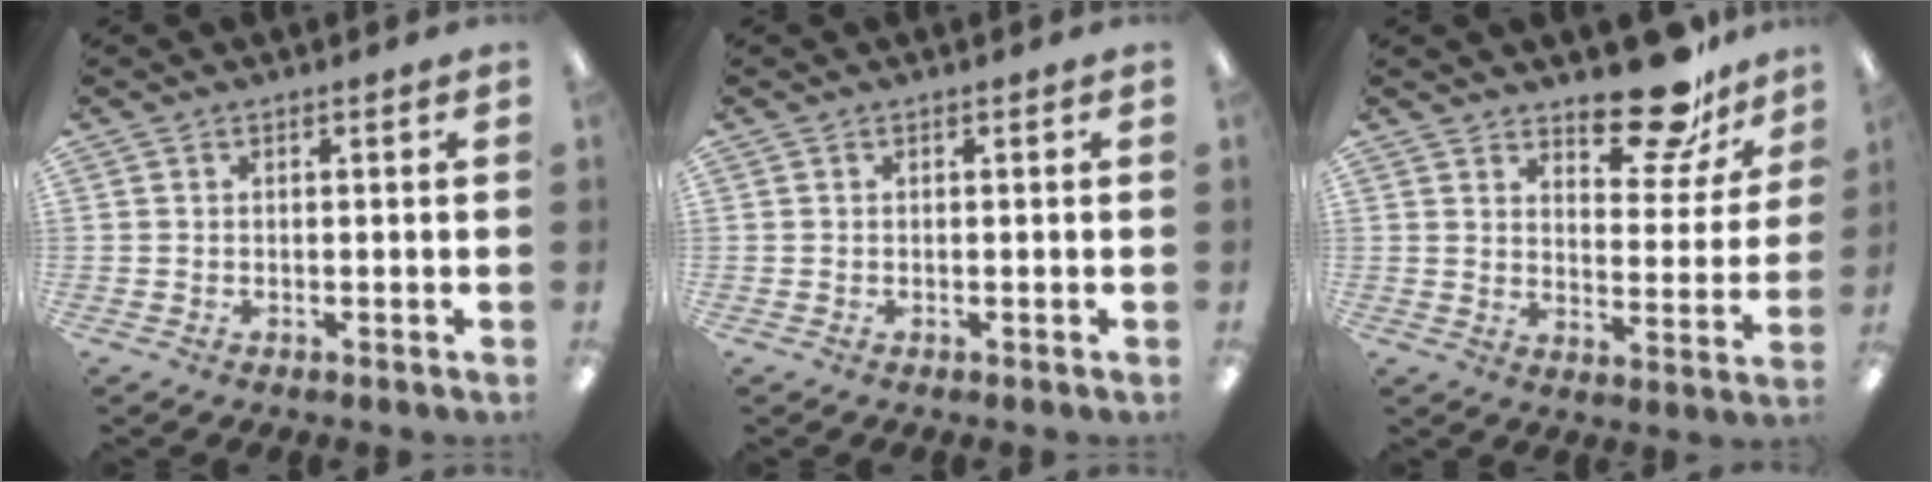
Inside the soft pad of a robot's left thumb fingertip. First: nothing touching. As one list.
[{"total": 0.0}, {"total": 15.6, "force": [12.1, 6.4, 7.3], "torque": [-0.077, -0.090, 0.207]}]